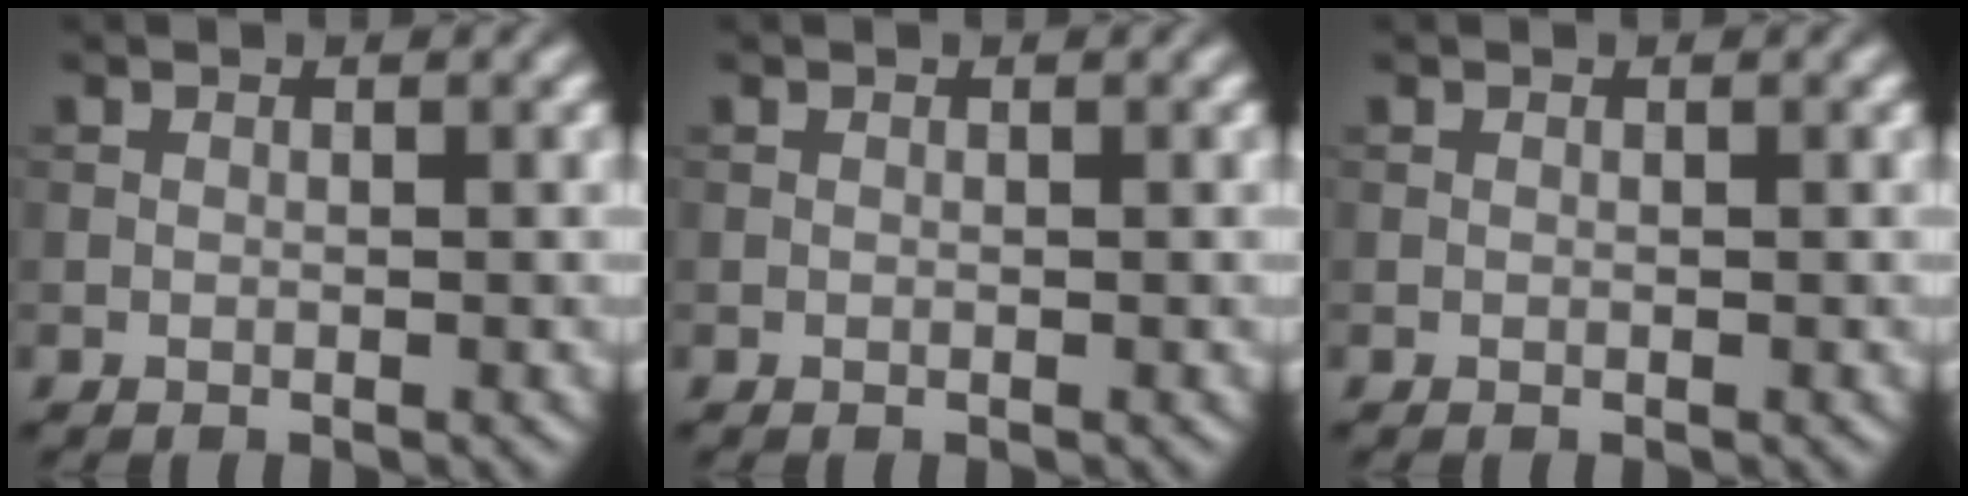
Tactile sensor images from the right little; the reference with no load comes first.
{"total": 0.0}
{"total": 0.0}